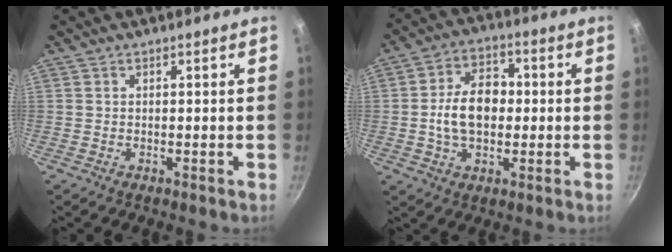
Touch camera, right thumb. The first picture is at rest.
{"total": 11.2, "force": [-0.3, 7.6, 8.2], "torque": [-0.112, 0.020, -0.014]}